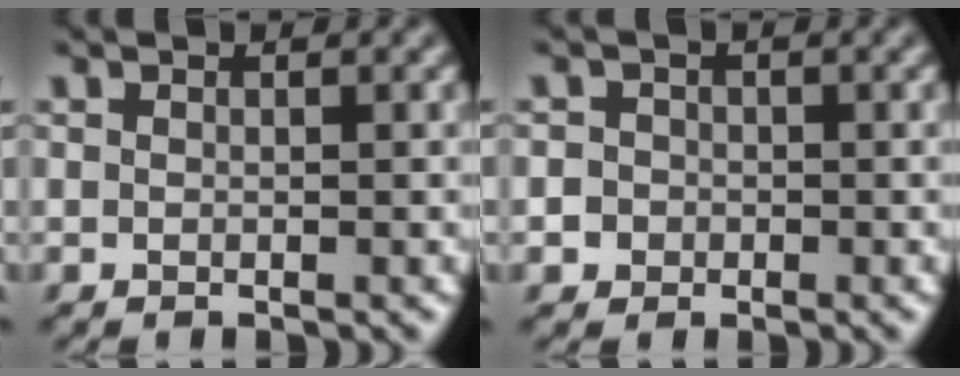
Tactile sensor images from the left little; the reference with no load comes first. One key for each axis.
{"total": 2.9, "fx": -0.5, "fy": 2.8, "fz": 0.6, "tx": 0.013, "ty": 0.023, "tz": -0.024}